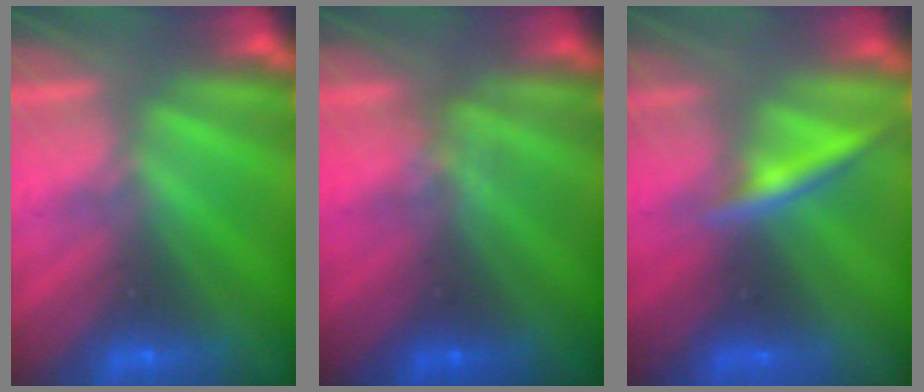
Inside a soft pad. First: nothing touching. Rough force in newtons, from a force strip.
{"total": 1.2}
{"total": 2.4}